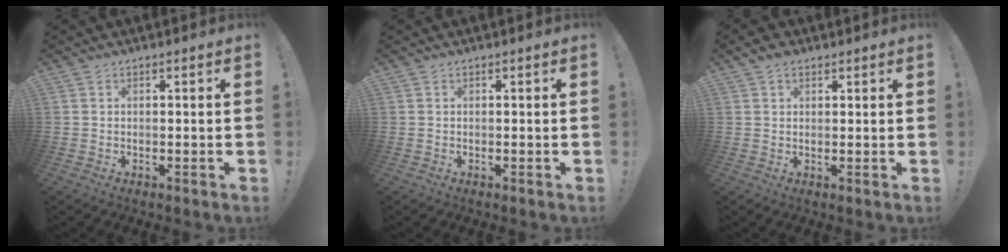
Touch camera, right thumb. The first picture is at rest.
{"total": 0.0}
{"total": 2.9, "force": [2.0, 1.7, 1.2], "torque": [-0.018, -0.006, 0.036]}